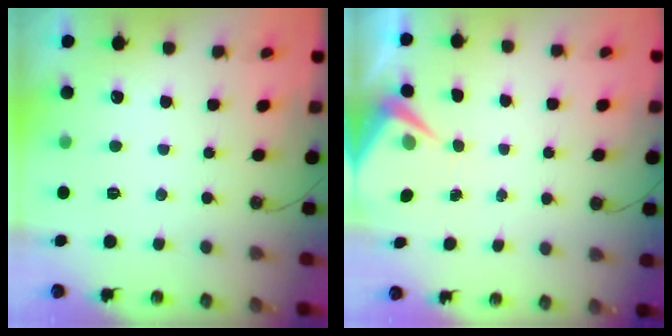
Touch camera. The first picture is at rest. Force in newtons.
{"total": 5.2, "press": 5.2, "slide": 0.6}